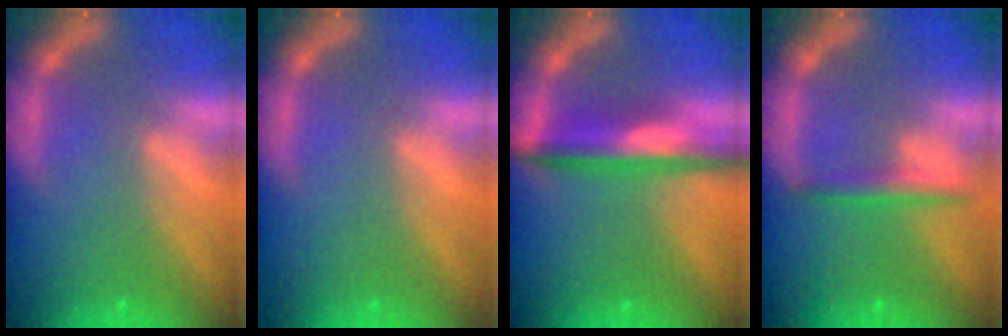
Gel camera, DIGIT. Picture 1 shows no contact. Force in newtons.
{"total": 0.0}
{"total": 6.0}
{"total": 2.4}